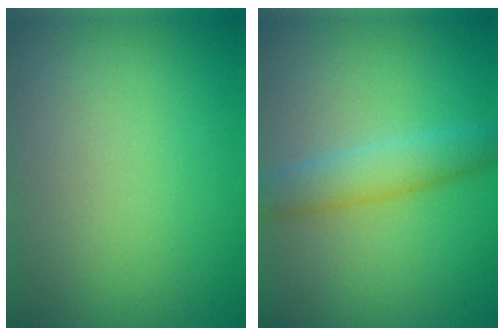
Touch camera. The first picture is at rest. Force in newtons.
{"total": 4.4, "press": 4.4, "slide": 0.1}